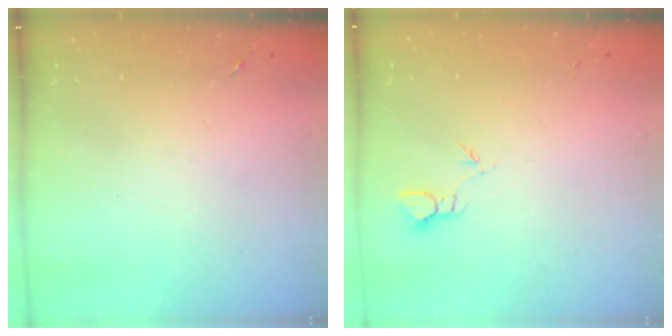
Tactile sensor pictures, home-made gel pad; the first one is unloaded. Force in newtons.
{"total": 2.4, "press": 2.4, "slide": 0.2}